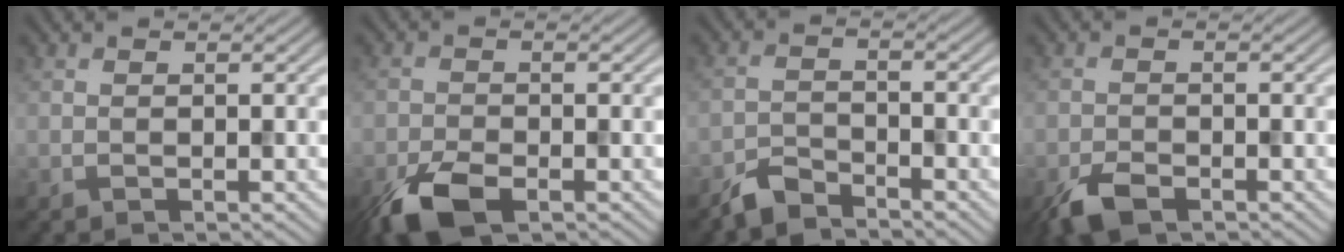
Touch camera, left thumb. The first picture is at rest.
{"total": 6.0, "force": [-3.7, 2.6, 3.9], "torque": [-0.081, -0.013, -0.076]}
{"total": 3.5, "force": [-3.2, 0.9, 1.0], "torque": [-0.020, -0.002, -0.074]}
{"total": 3.9, "force": [-2.7, 1.7, 2.3], "torque": [-0.048, -0.008, -0.056]}